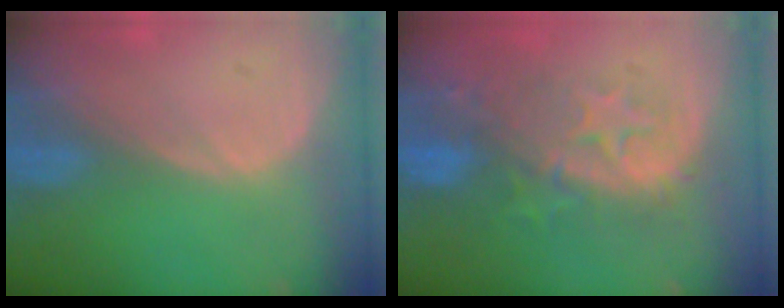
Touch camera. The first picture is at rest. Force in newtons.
{"total": 9.3, "press": 8.9, "slide": 2.8}